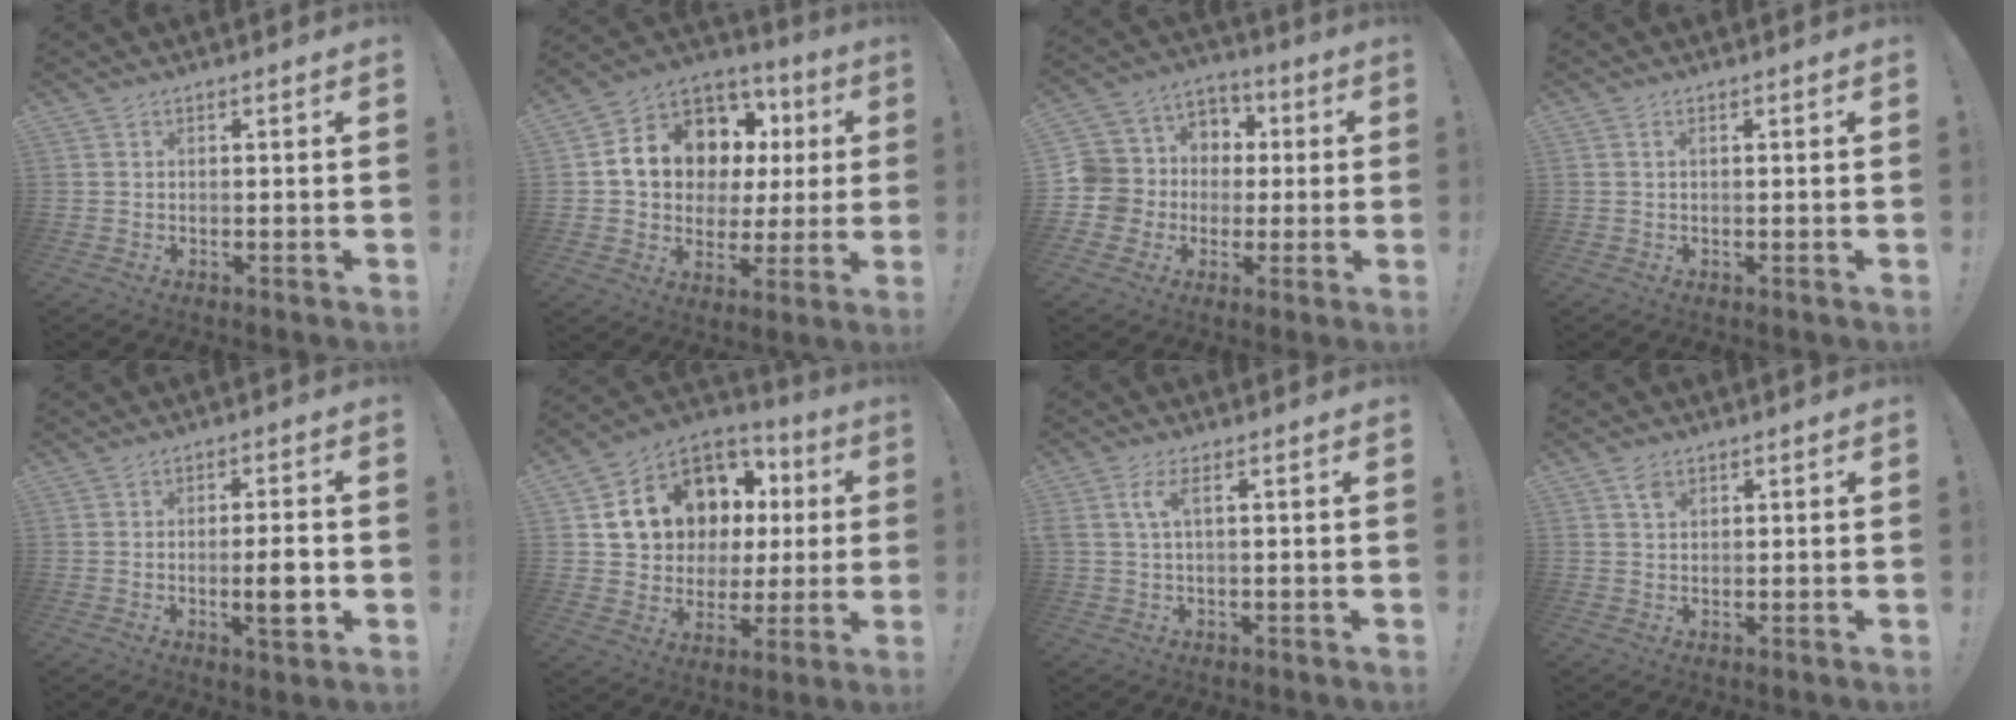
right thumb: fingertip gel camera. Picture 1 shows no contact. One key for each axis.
{"total": 14.7, "fx": 5.4, "fy": 11.3, "fz": 7.8, "tx": -0.122, "ty": -0.031, "tz": 0.114}
{"total": 12.0, "fx": -1.0, "fy": 11.6, "fz": 3.2, "tx": -0.047, "ty": 0.010, "tz": 0.002}
{"total": 0.8, "fx": 0.3, "fy": 0.1, "fz": 0.7, "tx": -0.018, "ty": 0.002, "tz": 0.007}
{"total": 6.0, "fx": -1.3, "fy": 1.4, "fz": 5.7, "tx": -0.063, "ty": -0.005, "tz": -0.023}
{"total": 16.5, "fx": 6.7, "fy": 12.9, "fz": 7.8, "tx": -0.132, "ty": -0.029, "tz": 0.153}
{"total": 4.3, "fx": 1.4, "fy": 1.0, "fz": 4.0, "tx": -0.073, "ty": -0.001, "tz": 0.023}
{"total": 2.5, "fx": 1.4, "fy": 1.7, "fz": 1.2, "tx": -0.017, "ty": -0.001, "tz": 0.025}